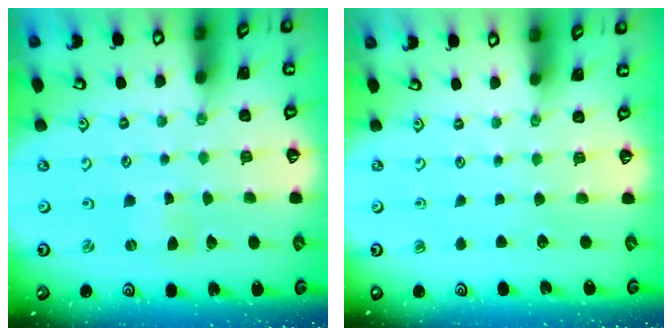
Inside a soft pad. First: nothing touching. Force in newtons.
{"total": 0.0}